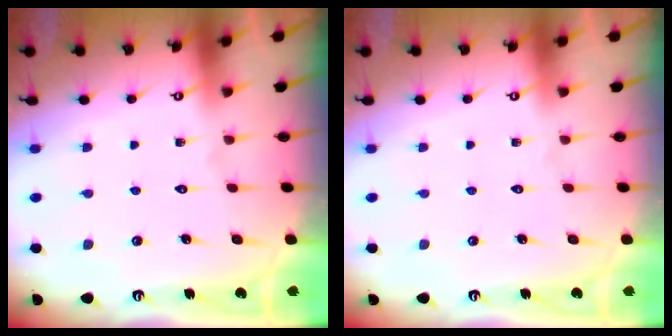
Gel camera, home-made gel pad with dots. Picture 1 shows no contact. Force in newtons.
{"total": 0.0}